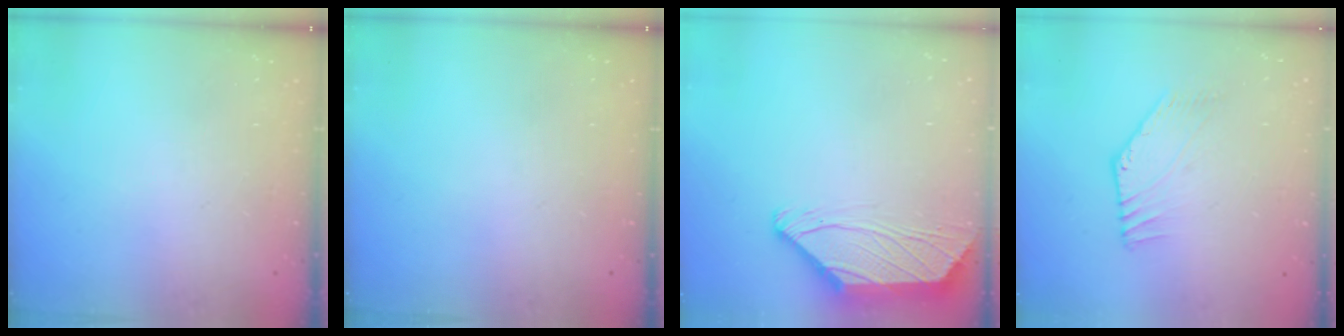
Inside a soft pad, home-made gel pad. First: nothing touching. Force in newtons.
{"total": 0.0}
{"total": 1.6, "press": 1.5, "slide": 0.6}
{"total": 2.7, "press": 2.7, "slide": 0.0}